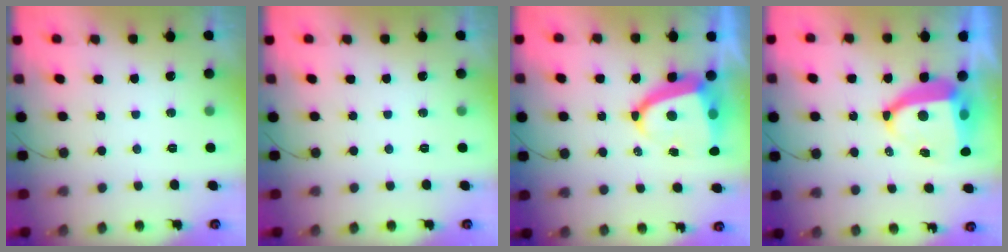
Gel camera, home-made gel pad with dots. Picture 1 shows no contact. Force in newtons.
{"total": 0.0}
{"total": 11.2, "press": 11.2, "slide": 1.3}
{"total": 10.2, "press": 10.1, "slide": 1.0}